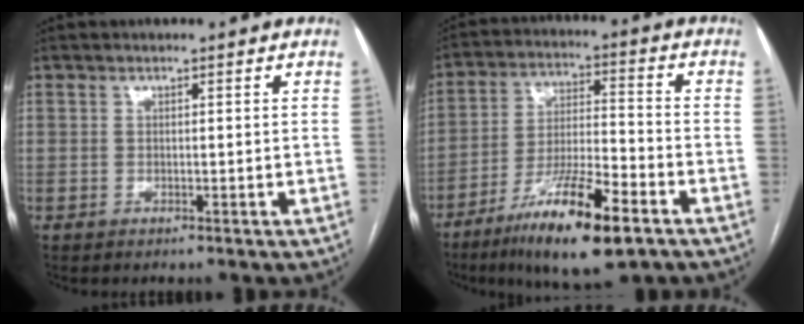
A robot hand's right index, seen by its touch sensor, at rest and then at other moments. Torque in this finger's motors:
{"motor_torque": [0.51, -0.72, 0.77, 0.21]}